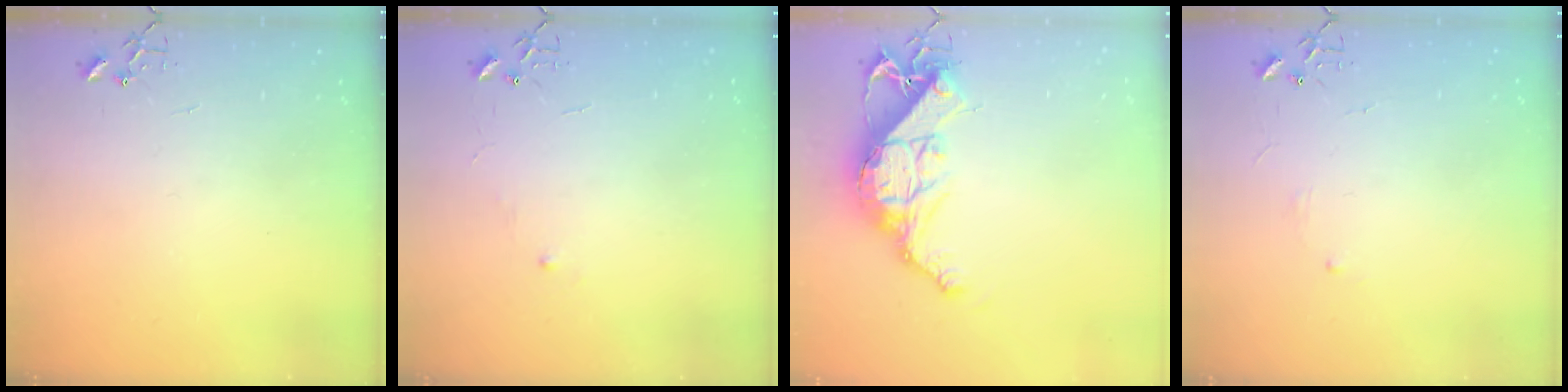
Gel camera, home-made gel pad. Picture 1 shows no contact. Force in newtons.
{"total": 4.4, "press": 4.4, "slide": 0.6}
{"total": 15.3, "press": 15.3, "slide": 1.0}
{"total": 2.9, "press": 2.8, "slide": 0.5}